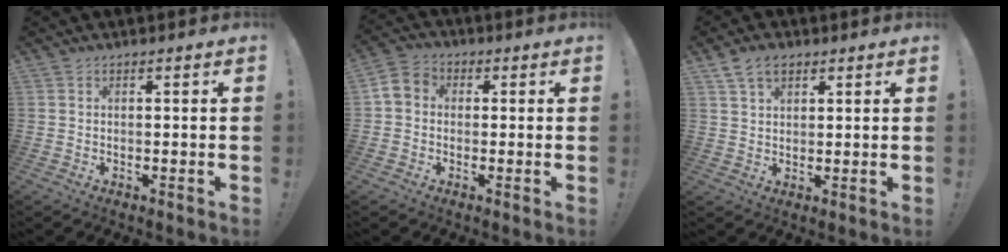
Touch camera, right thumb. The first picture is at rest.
{"total": 4.9, "force": [-0.9, 4.2, 2.4], "torque": [-0.047, 0.019, -0.012]}
{"total": 5.8, "force": [3.5, 3.5, 3.1], "torque": [-0.055, -0.006, 0.067]}